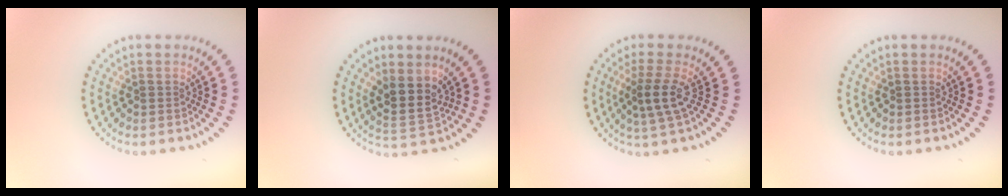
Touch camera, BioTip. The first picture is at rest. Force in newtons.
{"total": 3.3, "press": 2.7, "slide": 1.9}
{"total": 2.8, "press": 2.1, "slide": 1.9}
{"total": 0.0}